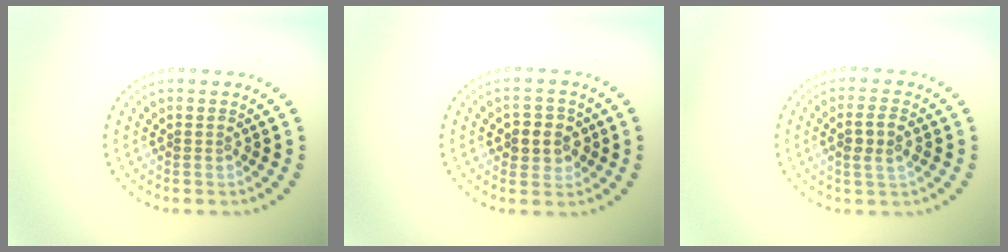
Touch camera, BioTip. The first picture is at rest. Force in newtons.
{"total": 2.8, "press": 2.7, "slide": 0.8}
{"total": 2.2, "press": 2.1, "slide": 0.7}